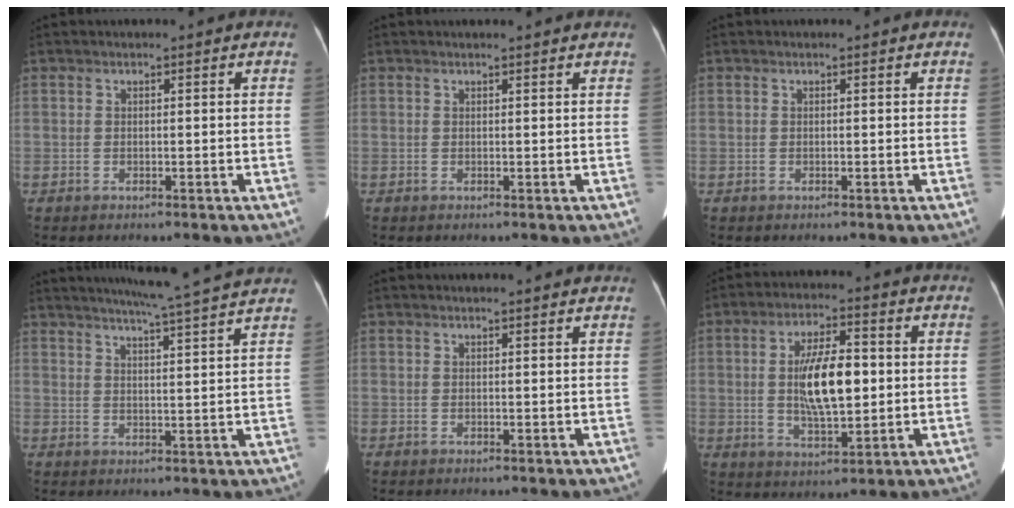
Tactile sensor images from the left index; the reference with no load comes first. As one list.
[{"total": 2.8, "force": [2.6, 0.2, 0.9], "torque": [-0.014, 0.011, 0.026]}, {"total": 0.0}, {"total": 13.1, "force": [11.7, -1.5, 5.7], "torque": [-0.099, -0.005, 0.145]}, {"total": 3.8, "force": [3.6, 0.3, 1.2], "torque": [-0.018, 0.012, 0.035]}, {"total": 10.3, "force": [0.4, 3.3, 9.7], "torque": [-0.184, 0.006, 0.008]}]